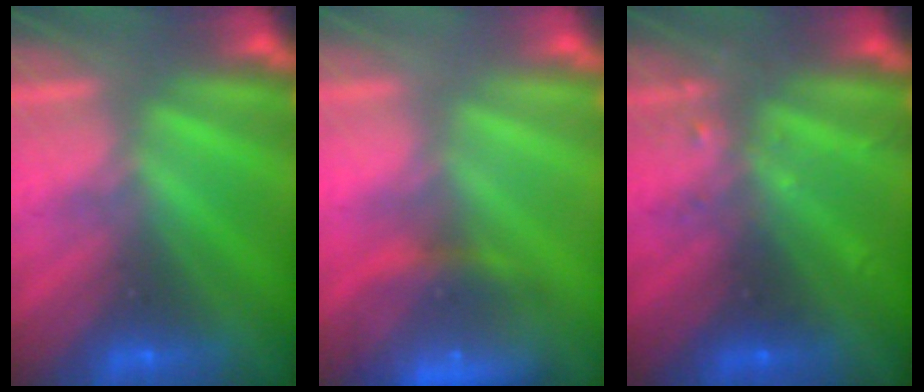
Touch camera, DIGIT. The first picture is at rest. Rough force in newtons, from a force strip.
{"total": 7.3}
{"total": 2.4}